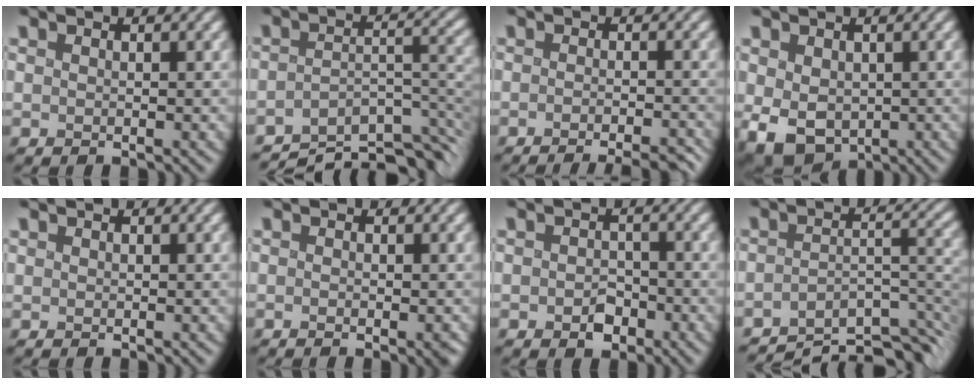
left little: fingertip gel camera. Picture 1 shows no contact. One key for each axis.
{"total": 9.5, "fx": -8.5, "fy": 2.3, "fz": 3.6, "tx": -0.037, "ty": -0.004, "tz": -0.137}
{"total": 3.9, "fx": -2.8, "fy": 0.9, "fz": 2.6, "tx": -0.011, "ty": -0.004, "tz": -0.033}
{"total": 4.9, "fx": -1.0, "fy": 3.6, "fz": 3.2, "tx": -0.073, "ty": -0.017, "tz": -0.017}
{"total": 0.0}
{"total": 1.2, "fx": -0.3, "fy": 0.4, "fz": 1.1, "tx": -0.009, "ty": -0.001, "tz": -0.006}
{"total": 2.3, "fx": -1.5, "fy": 1.5, "fz": 1.0, "tx": -0.009, "ty": -0.006, "tz": -0.030}
{"total": 8.8, "fx": -8.0, "fy": 1.6, "fz": 3.2, "tx": -0.029, "ty": -0.003, "tz": -0.130}